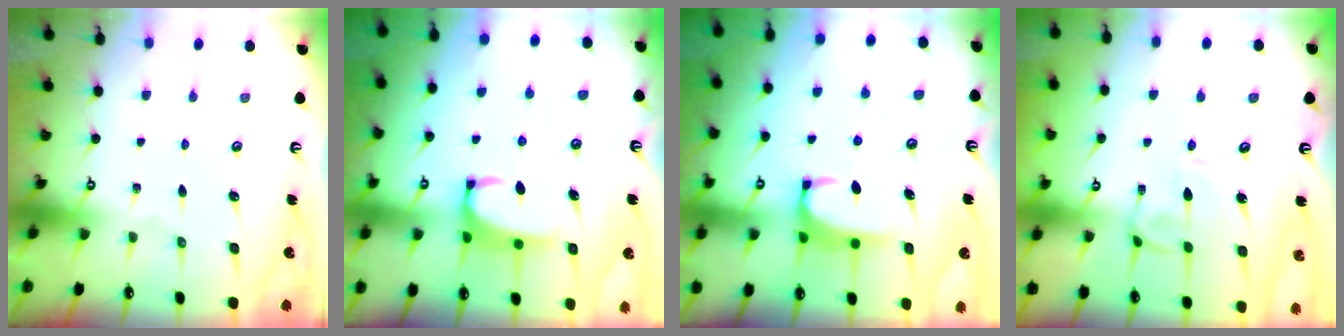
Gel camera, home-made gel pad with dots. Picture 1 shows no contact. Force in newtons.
{"total": 3.0, "press": 2.9, "slide": 0.8}
{"total": 2.0, "press": 2.0, "slide": 0.3}
{"total": 1.2, "press": 1.2, "slide": 0.0}